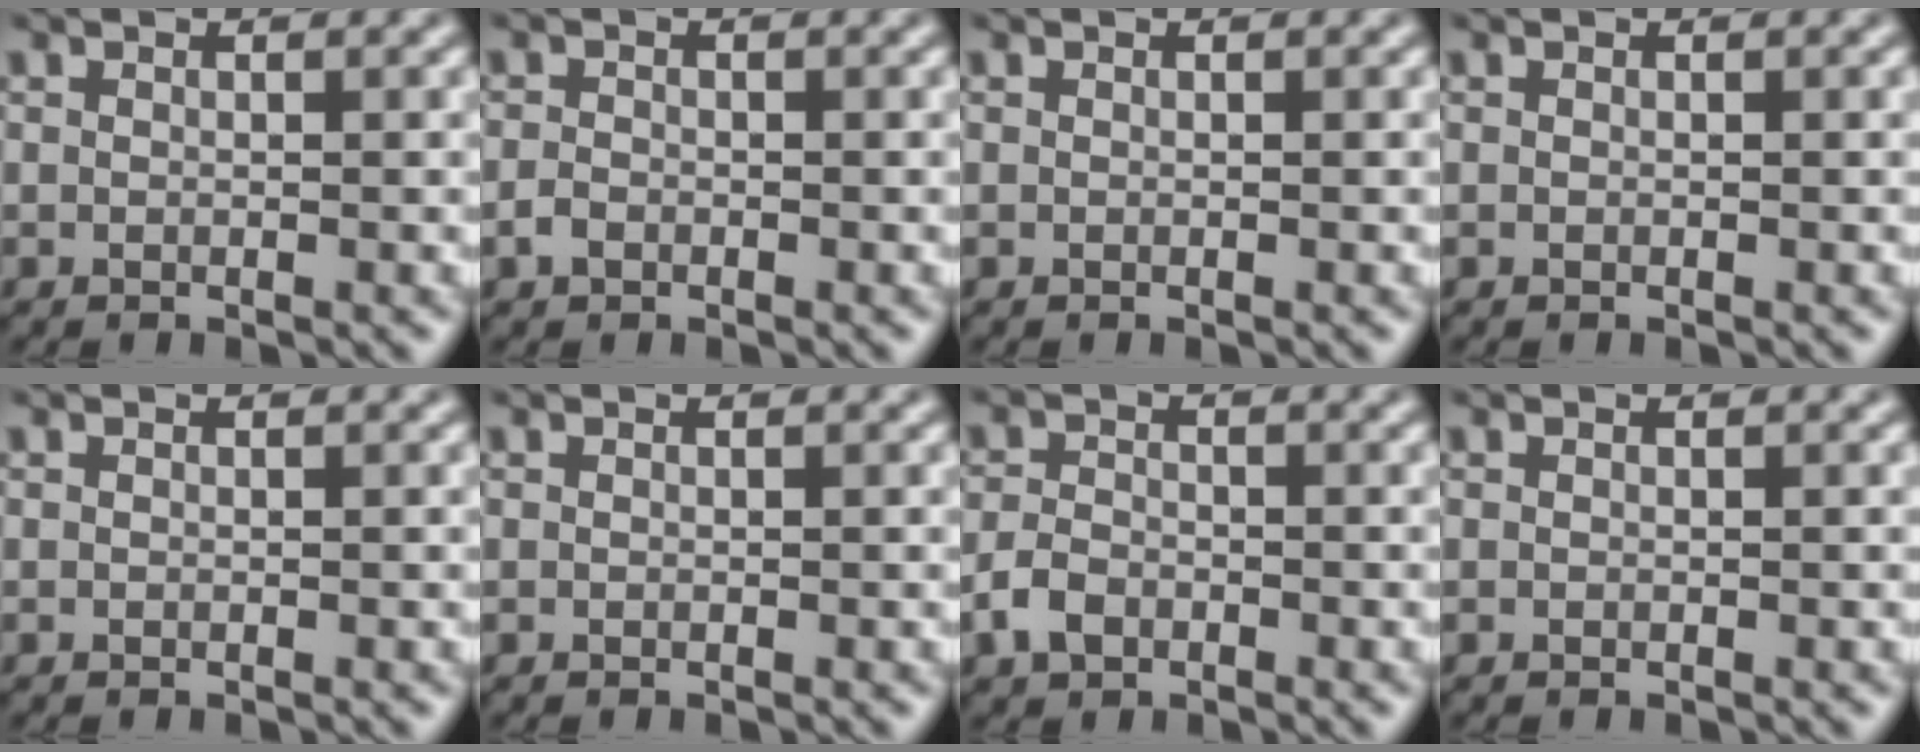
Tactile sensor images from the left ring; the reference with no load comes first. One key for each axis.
{"total": 1.1, "fx": -0.6, "fy": 0.8, "fz": 0.5, "tx": -0.008, "ty": -0.001, "tz": -0.014}
{"total": 0.0}
{"total": 0.0}
{"total": 0.0}
{"total": 0.0}
{"total": 2.5, "fx": -1.3, "fy": 1.7, "fz": 1.3, "tx": -0.022, "ty": 0.001, "tz": -0.032}
{"total": 0.0}